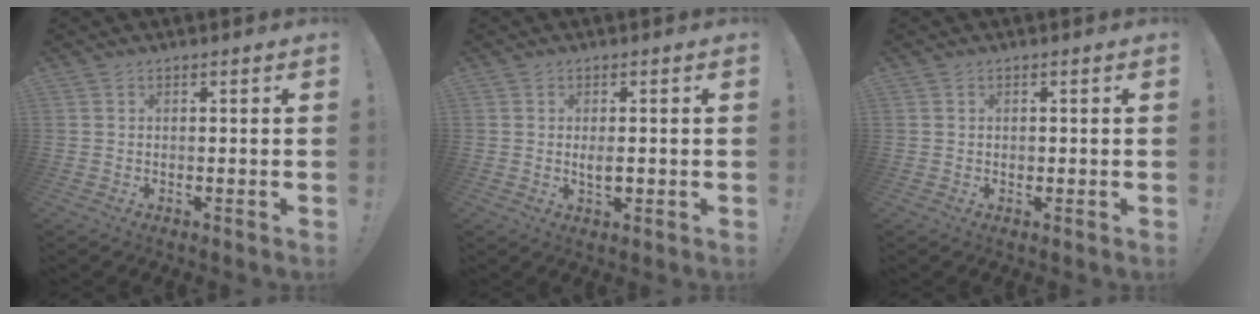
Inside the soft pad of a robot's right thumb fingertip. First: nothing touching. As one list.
[{"total": 2.5, "force": [-0.1, 1.0, 2.3], "torque": [-0.029, -0.002, -0.006]}, {"total": 0.7, "force": [-0.2, 0.6, 0.1], "torque": [-0.003, 0.002, -0.005]}]